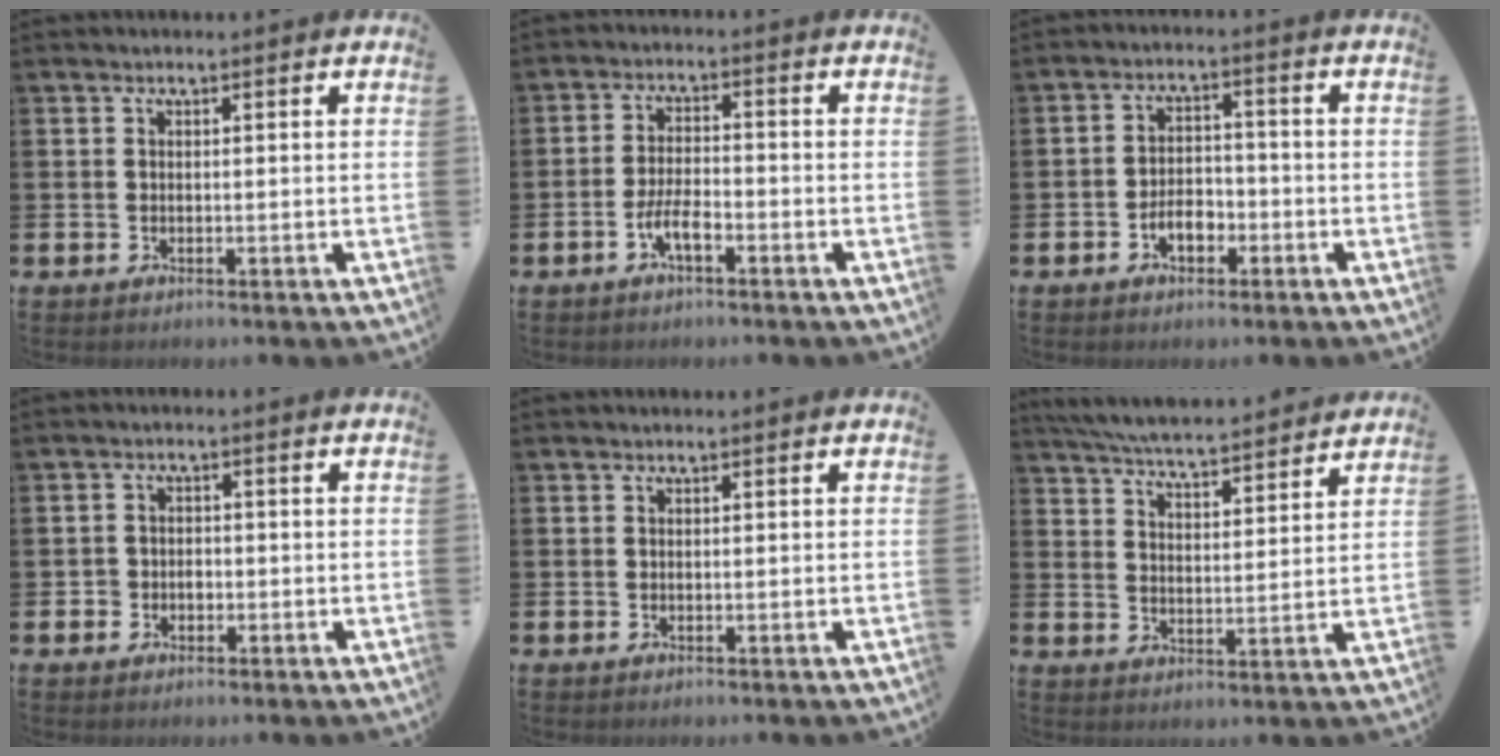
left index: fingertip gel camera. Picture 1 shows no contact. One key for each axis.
{"total": 3.6, "fx": -1.7, "fy": 1.2, "fz": 3.0, "tx": -0.067, "ty": 0.003, "tz": -0.035}
{"total": 3.7, "fx": -1.8, "fy": 2.2, "fz": 2.4, "tx": -0.039, "ty": 0.004, "tz": -0.036}
{"total": 1.8, "fx": -0.6, "fy": 1.7, "fz": 0.3, "tx": 0.002, "ty": -0.002, "tz": -0.019}
{"total": 0.0}
{"total": 6.5, "fx": 6.4, "fy": 0.1, "fz": 1.2, "tx": -0.048, "ty": -0.043, "tz": 0.113}